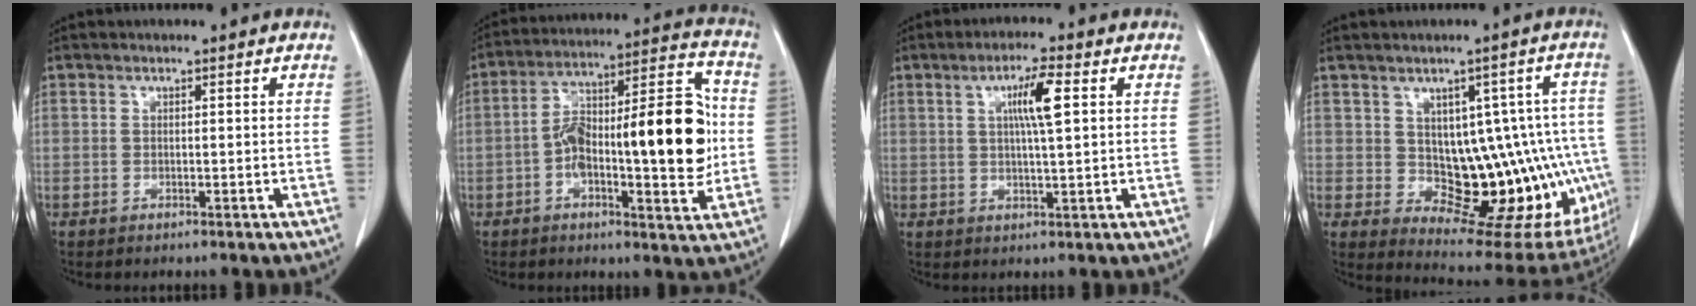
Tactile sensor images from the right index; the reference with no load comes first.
{"total": 20.4, "force": [-1.1, 5.4, 19.7], "torque": [-0.314, 0.033, -0.016]}
{"total": 5.9, "force": [1.7, 0.2, 5.7], "torque": [-0.100, 0.001, 0.027]}
{"total": 16.1, "force": [-1.1, 8.1, 13.9], "torque": [-0.131, 0.026, 0.009]}